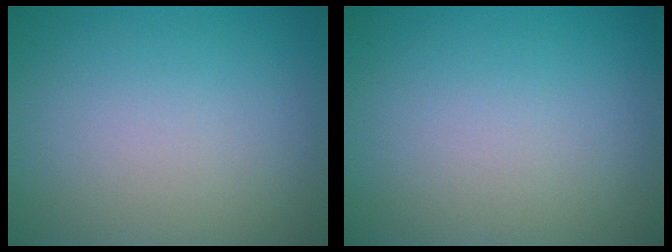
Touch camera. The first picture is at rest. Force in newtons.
{"total": 0.0}